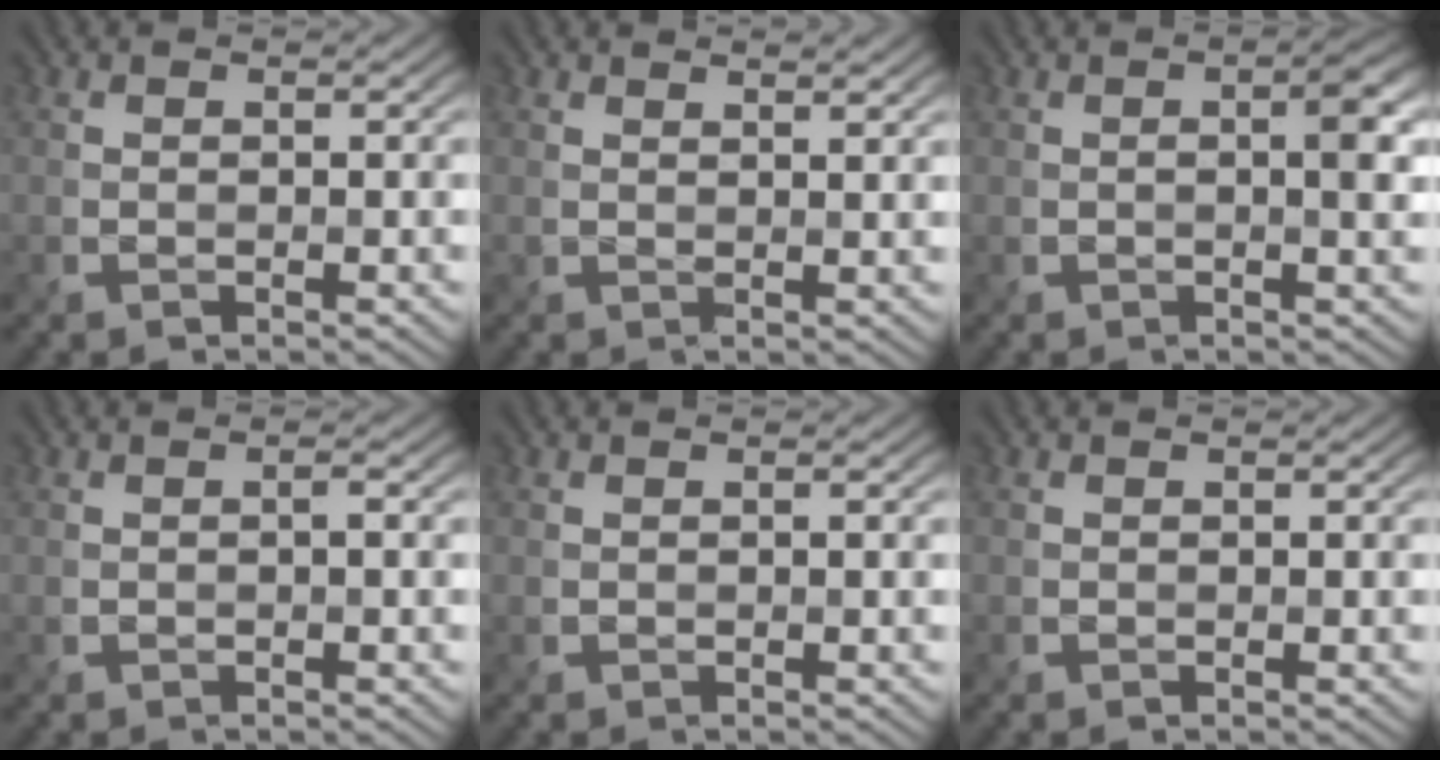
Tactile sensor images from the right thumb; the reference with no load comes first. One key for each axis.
{"total": 1.8, "fx": 1.6, "fy": 0.1, "fz": 0.8, "tx": -0.018, "ty": -0.003, "tz": 0.032}
{"total": 3.3, "fx": 0.2, "fy": 0.9, "fz": 3.2, "tx": -0.051, "ty": 0.005, "tz": 0.002}
{"total": 0.7, "fx": -0.2, "fy": 0.1, "fz": 0.6, "tx": -0.014, "ty": 0.002, "tz": -0.003}
{"total": 0.0}
{"total": 0.0}